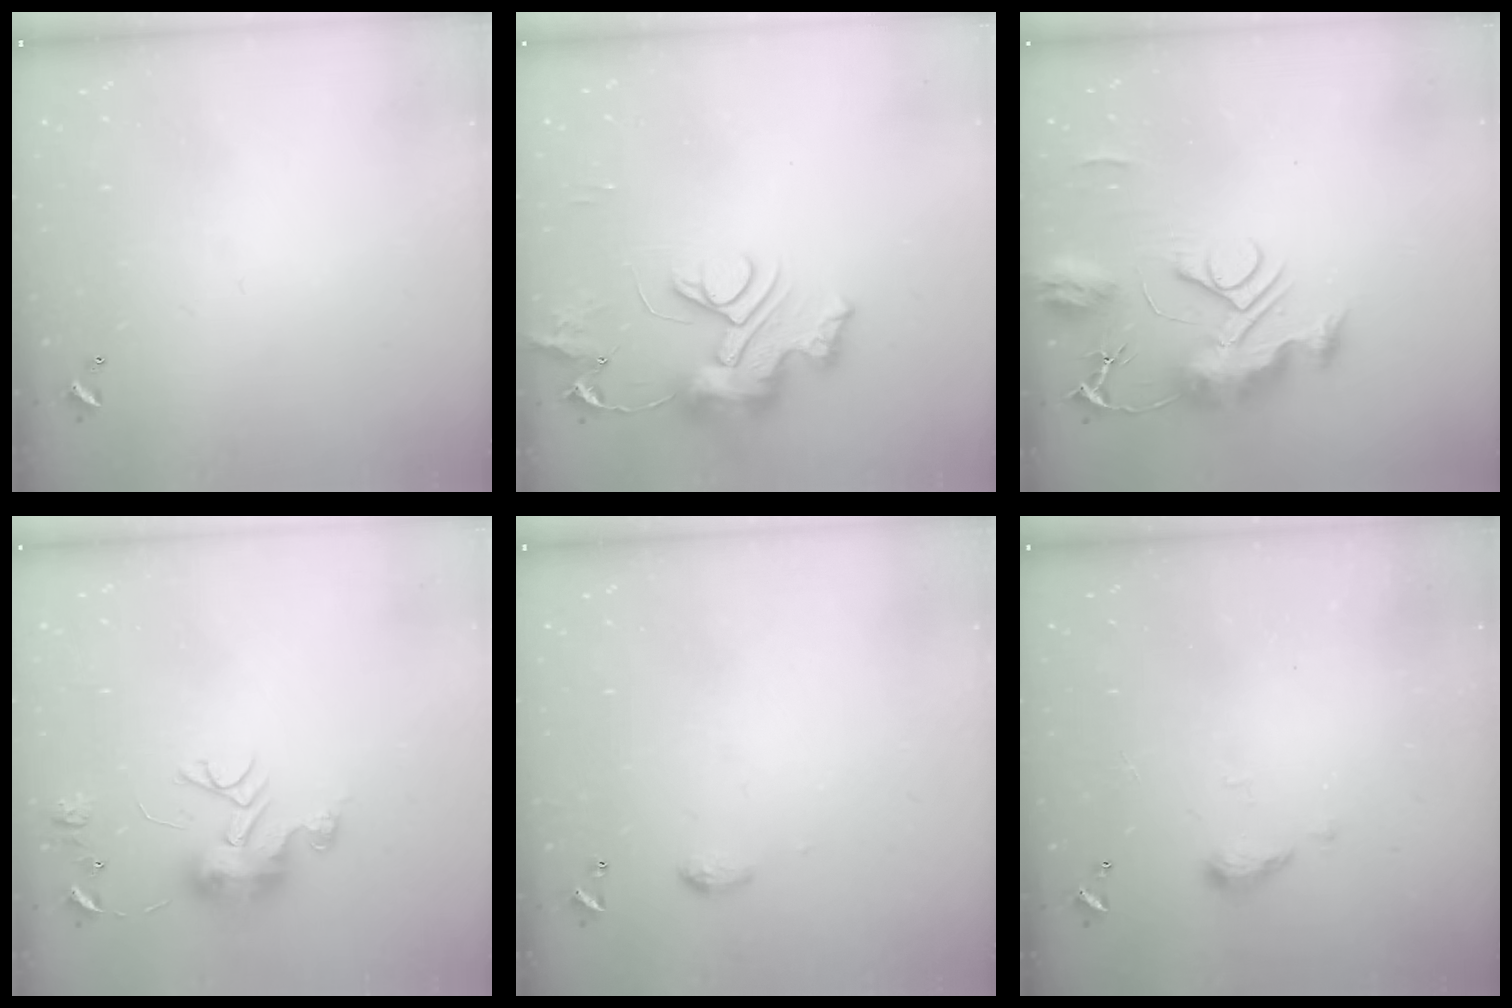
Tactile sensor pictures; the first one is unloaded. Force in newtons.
{"total": 13.0, "press": 13.0, "slide": 0.8}
{"total": 12.6, "press": 12.6, "slide": 1.2}
{"total": 11.6, "press": 11.6, "slide": 1.1}
{"total": 4.7, "press": 4.7, "slide": 0.6}
{"total": 3.8, "press": 3.7, "slide": 0.6}